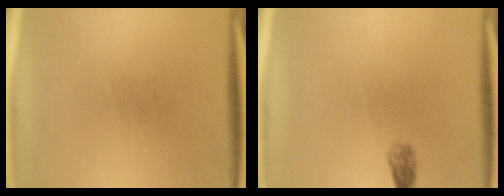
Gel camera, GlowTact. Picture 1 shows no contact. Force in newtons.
{"total": 1.5}